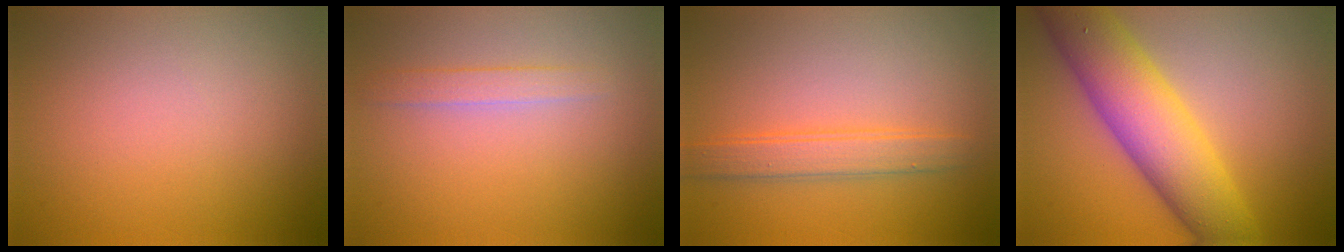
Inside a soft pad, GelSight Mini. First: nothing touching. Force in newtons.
{"total": 1.5, "press": 1.5, "slide": 0.1}
{"total": 2.8, "press": 2.8, "slide": 0.0}
{"total": 9.1, "press": 9.1, "slide": 0.3}